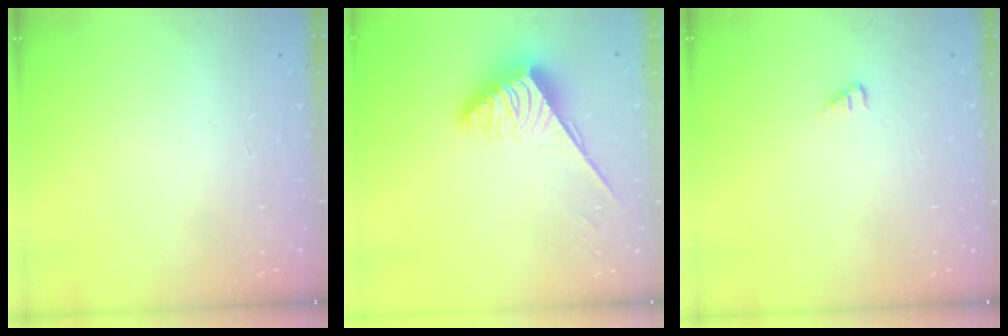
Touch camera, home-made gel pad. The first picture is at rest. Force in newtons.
{"total": 3.7, "press": 3.6, "slide": 0.5}
{"total": 1.0, "press": 1.0, "slide": 0.2}